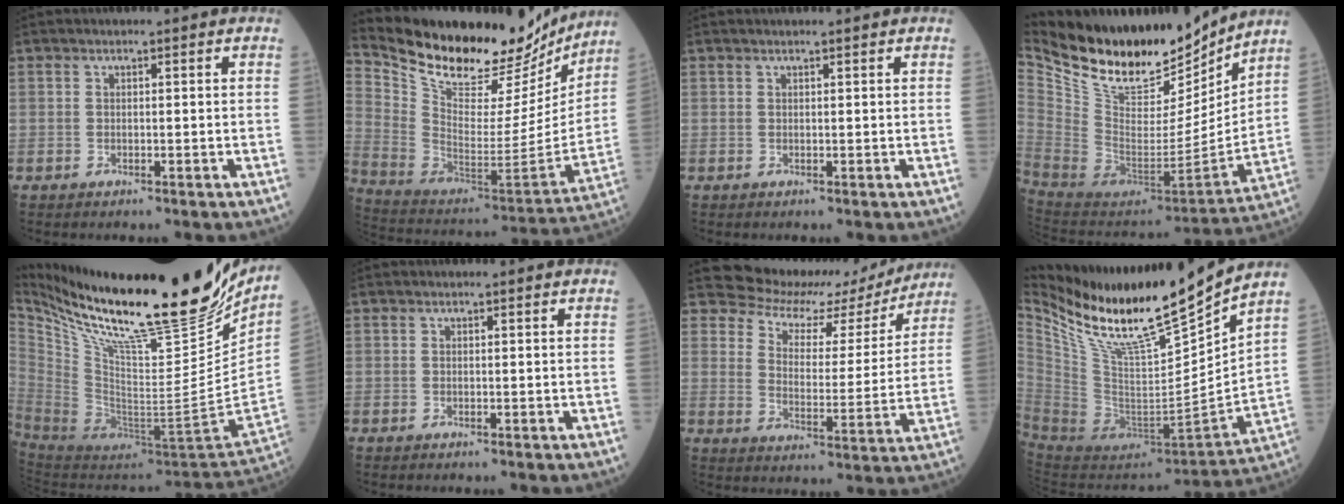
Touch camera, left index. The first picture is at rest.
{"total": 27.1, "force": [23.7, 7.1, 11.1], "torque": [-0.199, -0.032, 0.361]}
{"total": 1.7, "force": [1.6, -0.1, 0.6], "torque": [-0.006, 0.012, 0.025]}
{"total": 24.2, "force": [19.7, 8.6, 11.1], "torque": [-0.223, -0.030, 0.338]}
{"total": 33.8, "force": [25.0, 6.0, 22.0], "torque": [-0.380, -0.050, 0.395]}
{"total": 0.0}
{"total": 13.8, "force": [13.1, 4.3, 1.3], "torque": [-0.020, -0.005, 0.171]}
{"total": 21.8, "force": [18.2, 0.9, 12.0], "torque": [-0.211, -0.051, 0.332]}